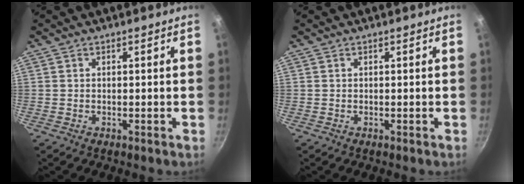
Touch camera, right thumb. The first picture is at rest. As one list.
[{"total": 0.0}]